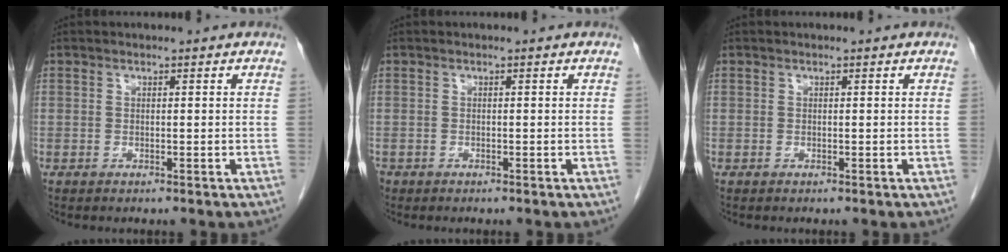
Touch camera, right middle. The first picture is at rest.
{"total": 0.9, "force": [-0.6, 0.6, 0.2], "torque": [-0.009, 0.002, -0.009]}
{"total": 0.0}